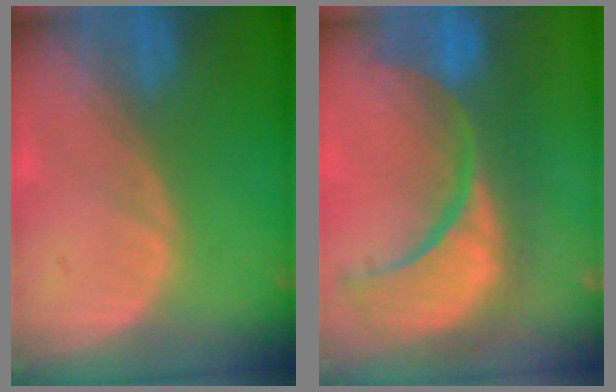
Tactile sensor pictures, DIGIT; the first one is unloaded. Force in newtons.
{"total": 13.0, "press": 11.5, "slide": 6.1}